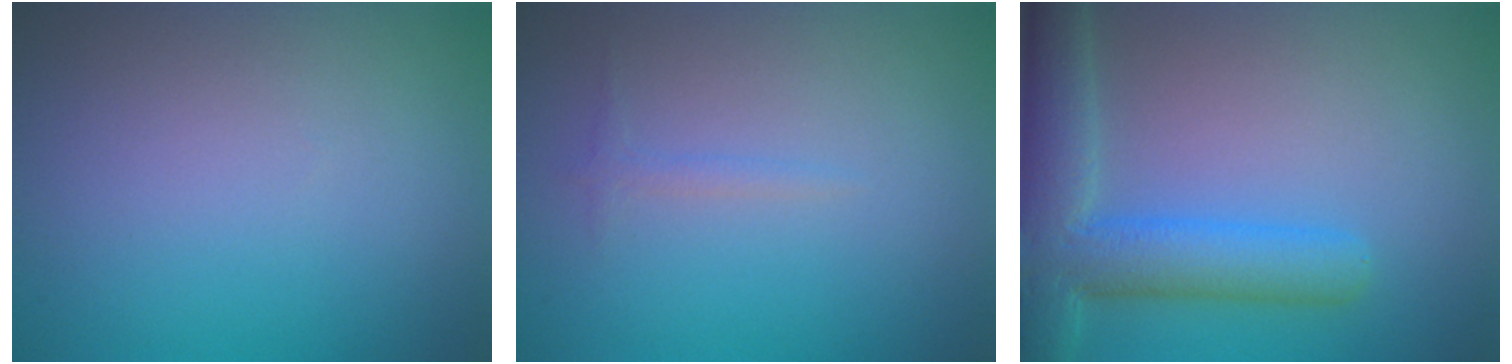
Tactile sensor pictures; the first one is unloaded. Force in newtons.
{"total": 0.7, "press": 0.7, "slide": 0.1}
{"total": 6.8, "press": 6.8, "slide": 0.5}